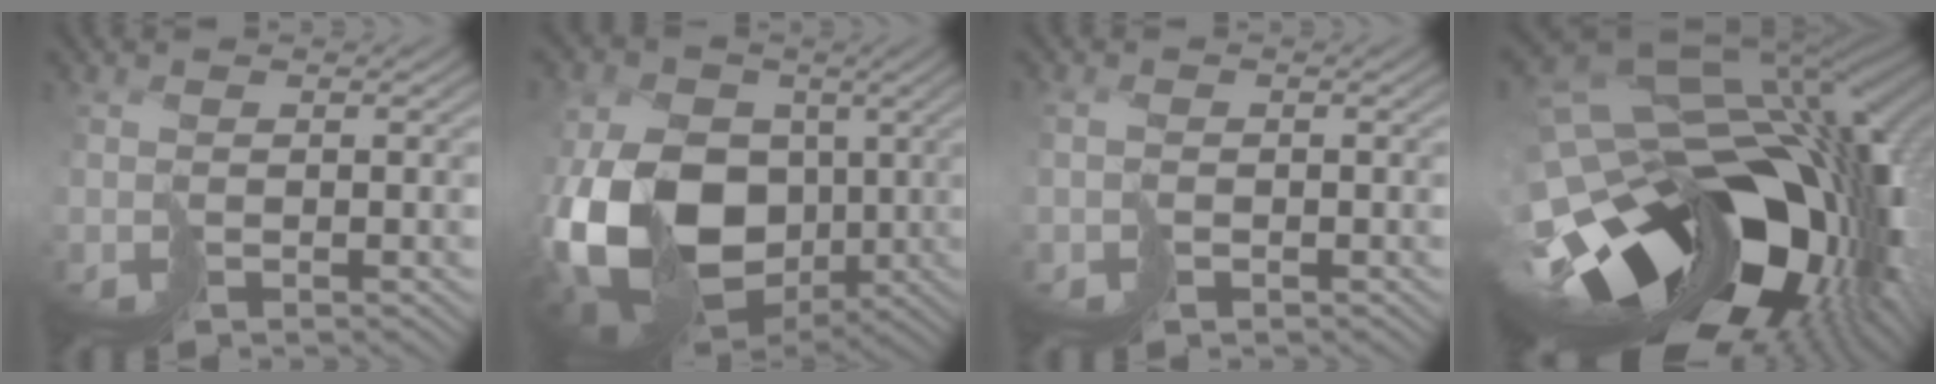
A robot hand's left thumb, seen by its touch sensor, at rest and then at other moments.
{"total": 20.6, "force": [-2.9, 15.7, 13.0], "torque": [-0.274, -0.020, -0.063]}
{"total": 1.8, "force": [-0.4, 1.6, 0.6], "torque": [-0.010, 0.003, -0.009]}
{"total": 19.5, "force": [-6.6, 12.3, 13.6], "torque": [-0.261, -0.055, -0.072]}